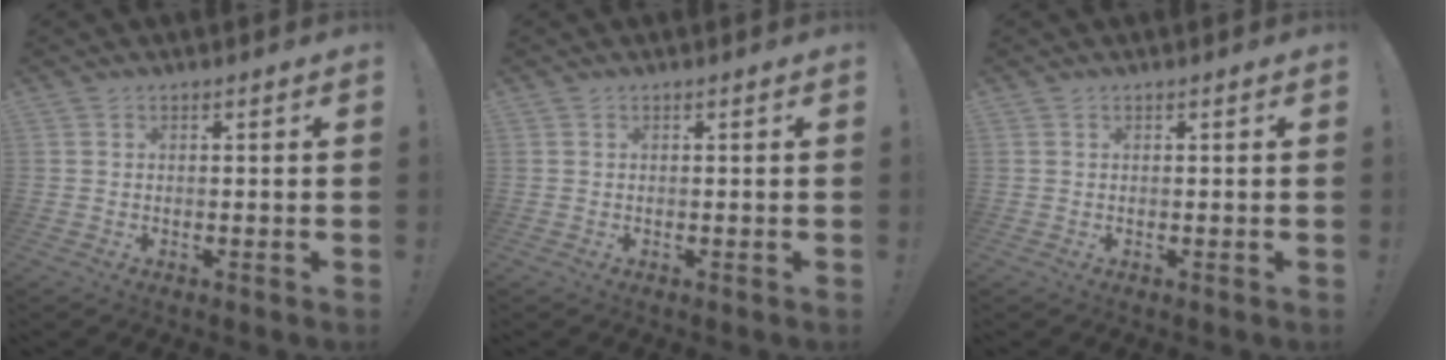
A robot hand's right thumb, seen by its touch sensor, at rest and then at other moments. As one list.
[{"total": 0.0}, {"total": 0.0}]